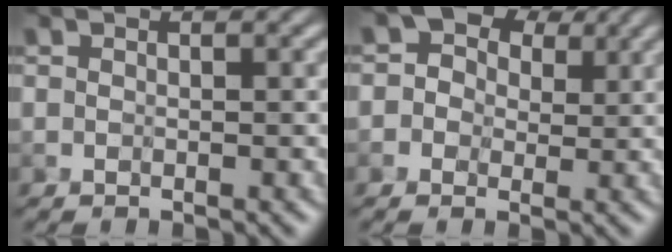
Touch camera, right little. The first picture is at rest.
{"total": 4.7, "force": [1.7, 3.6, 2.4], "torque": [-0.022, 0.010, -0.002]}